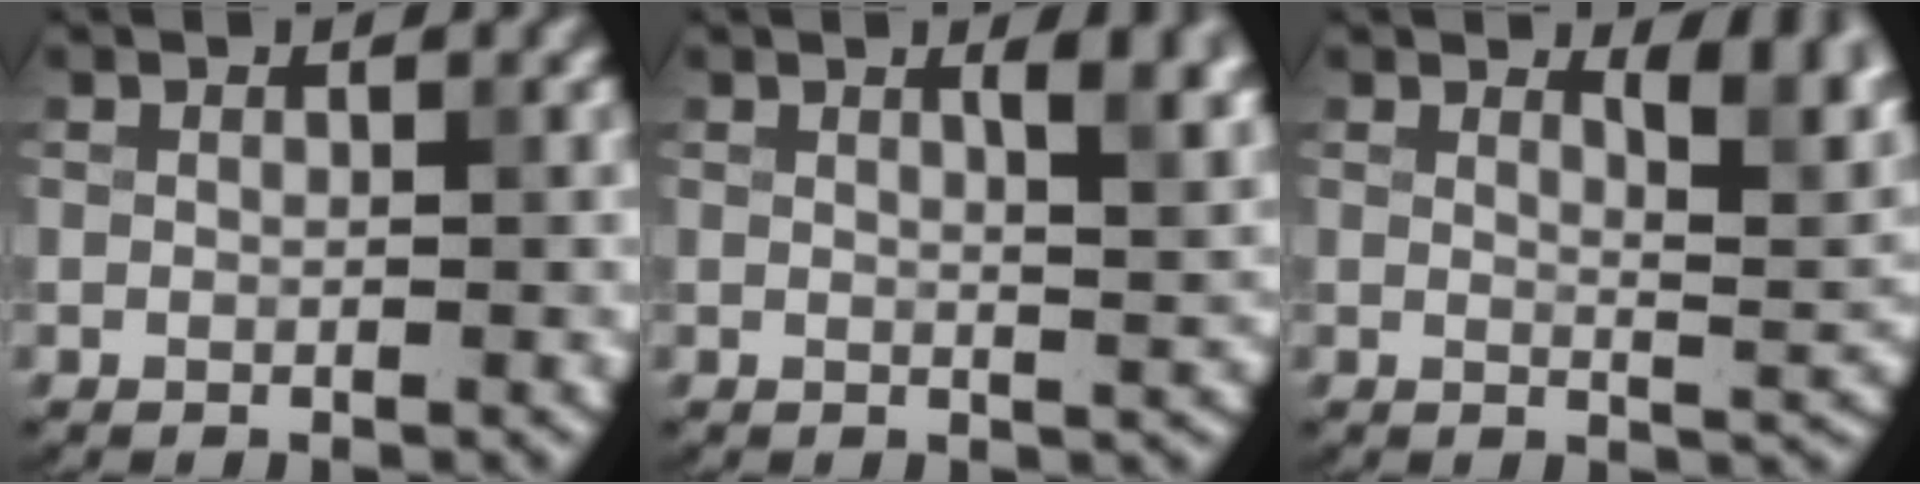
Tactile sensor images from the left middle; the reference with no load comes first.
{"total": 5.1, "force": [2.1, 2.0, 4.3], "torque": [-0.028, 0.011, 0.020]}
{"total": 4.8, "force": [2.9, 1.6, 3.5], "torque": [-0.037, -0.003, 0.040]}